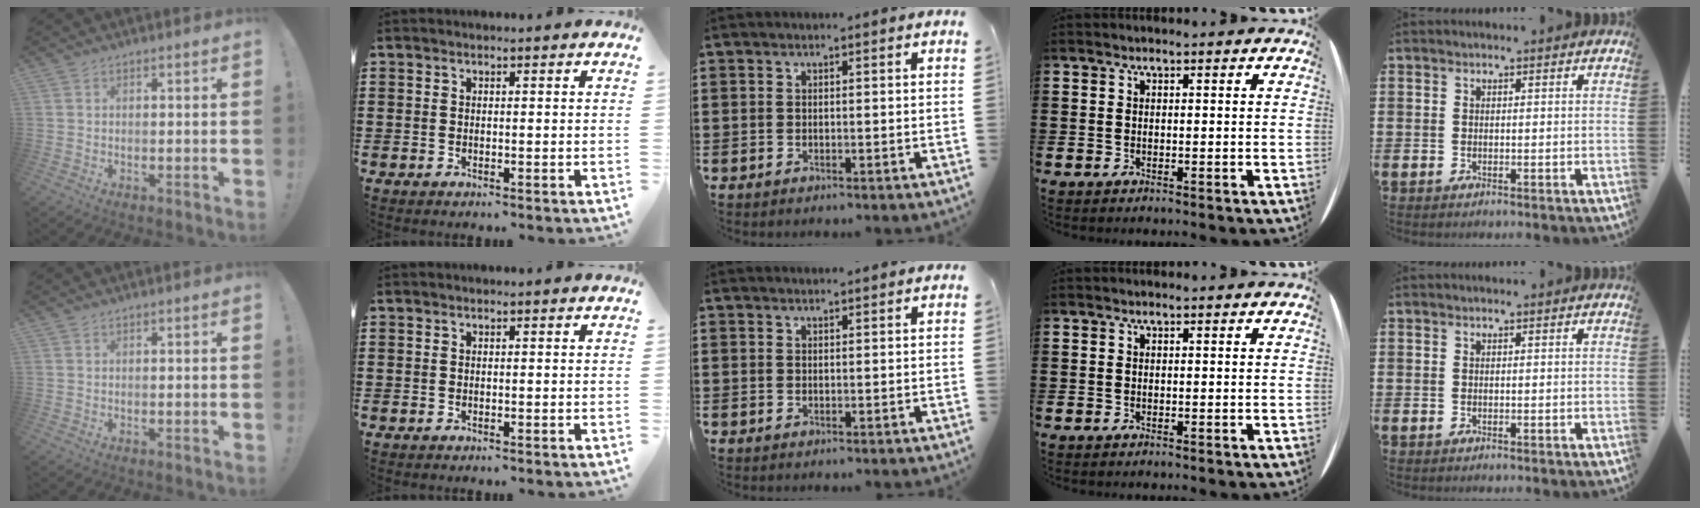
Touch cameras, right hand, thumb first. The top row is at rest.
{"middle": {"total": 0.7, "force": [0.7, 0.0, 0.0], "torque": [-0.002, -0.003, 0.015]}}